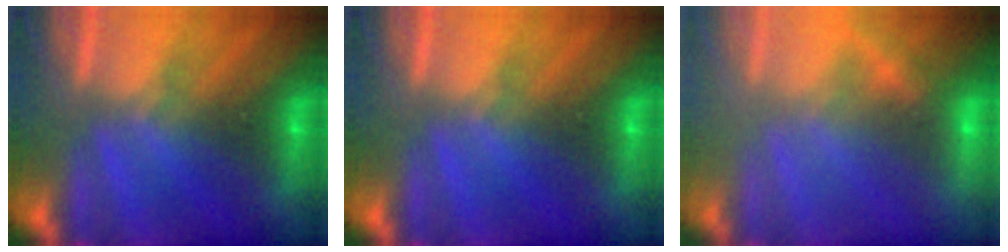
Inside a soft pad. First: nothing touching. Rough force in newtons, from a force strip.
{"total": 0.0}
{"total": 2.4}